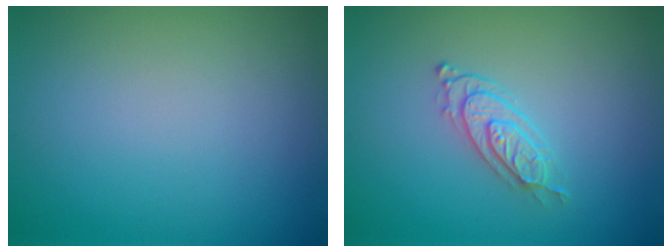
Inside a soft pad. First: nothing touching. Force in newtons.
{"total": 2.3, "press": 2.0, "slide": 1.1}